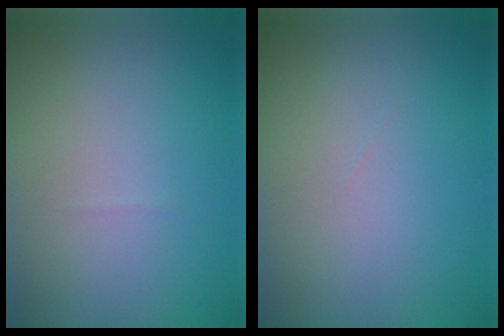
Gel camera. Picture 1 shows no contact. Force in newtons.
{"total": 0.0}